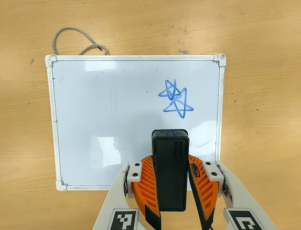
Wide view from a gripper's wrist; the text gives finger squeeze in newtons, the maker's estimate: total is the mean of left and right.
{"total": 9.9, "left": 8.0, "right": 11.8}